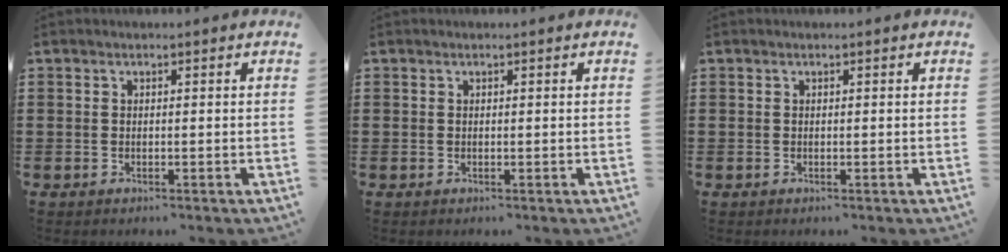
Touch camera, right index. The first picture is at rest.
{"total": 0.0}
{"total": 0.0}